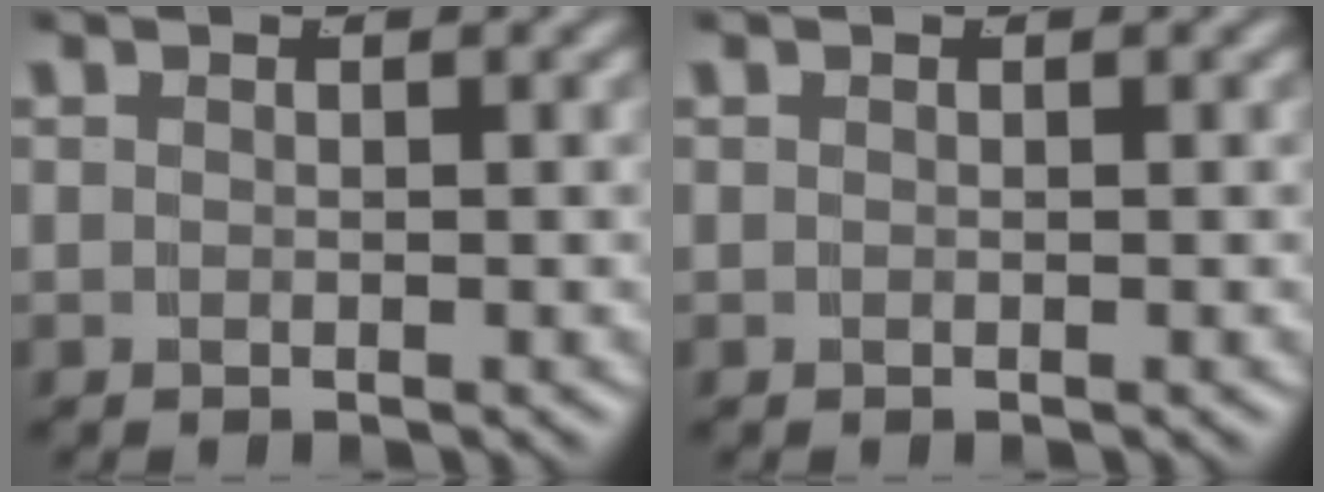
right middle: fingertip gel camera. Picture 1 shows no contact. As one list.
[{"total": 0.0}]